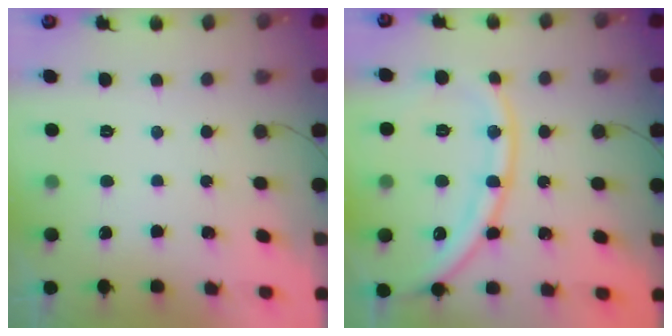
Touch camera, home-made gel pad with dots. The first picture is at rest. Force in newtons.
{"total": 15.1, "press": 14.9, "slide": 1.8}